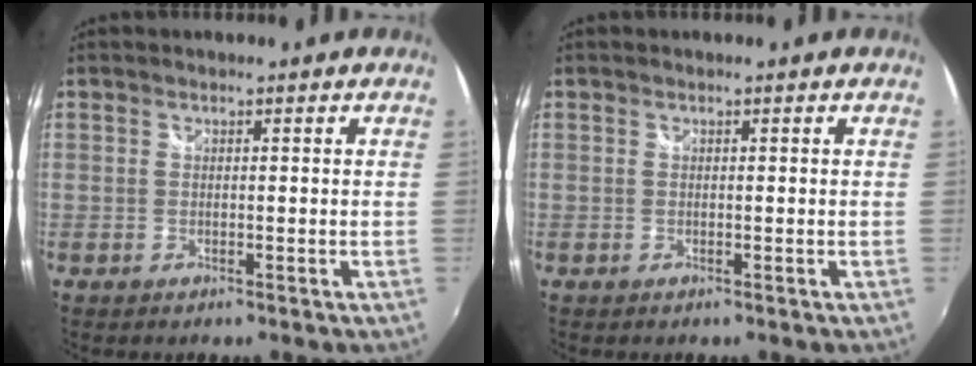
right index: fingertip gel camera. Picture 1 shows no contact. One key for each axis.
{"total": 0.0}